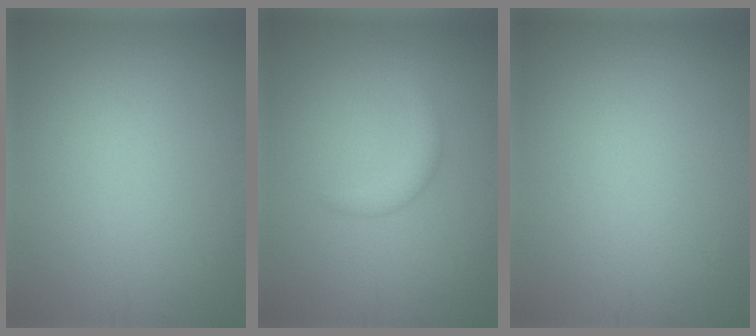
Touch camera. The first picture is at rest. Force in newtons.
{"total": 1.9, "press": 1.8, "slide": 0.3}
{"total": 0.0}